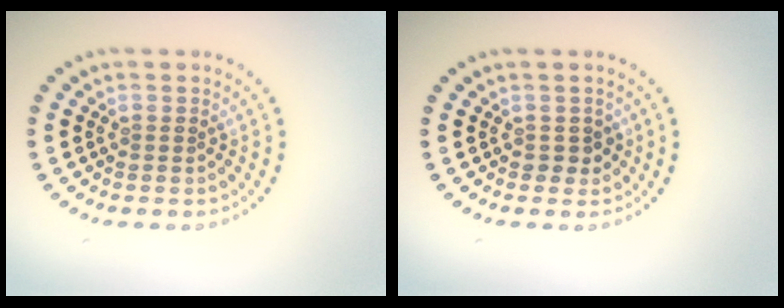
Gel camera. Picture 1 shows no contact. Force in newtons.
{"total": 1.0, "press": 0.9, "slide": 0.4}